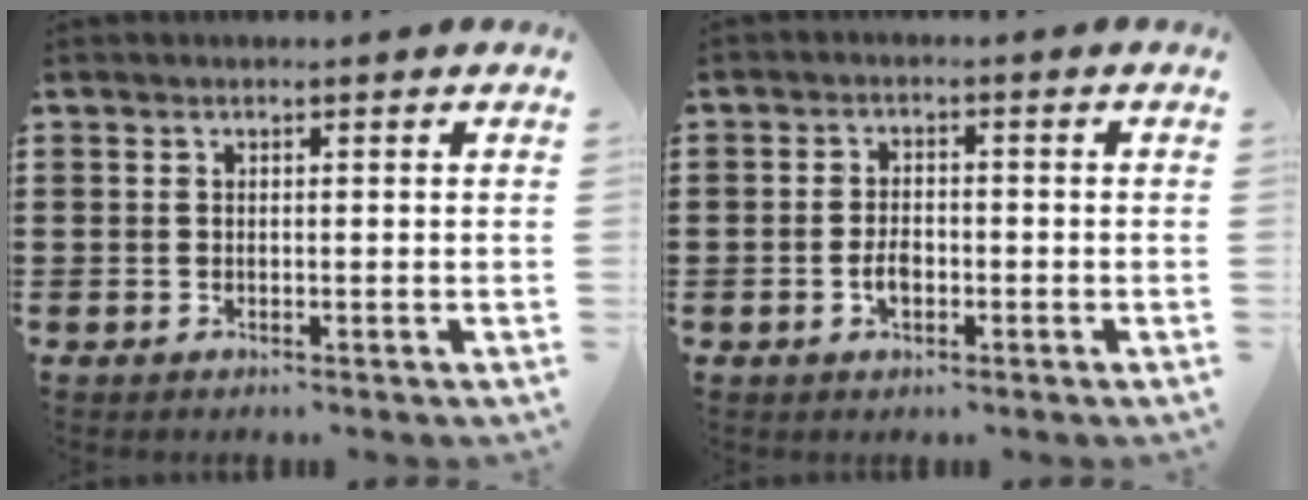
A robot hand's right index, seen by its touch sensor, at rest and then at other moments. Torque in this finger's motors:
{"motor_torque": [1.05, 1.09, 0.53, 0.04]}